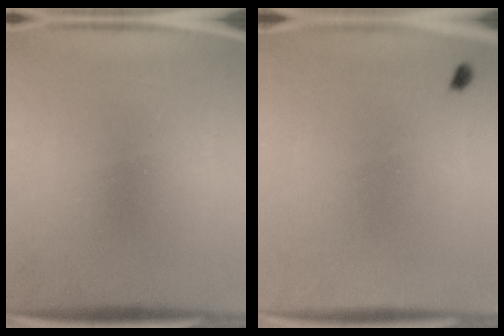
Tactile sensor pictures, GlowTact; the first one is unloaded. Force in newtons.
{"total": 0.8}